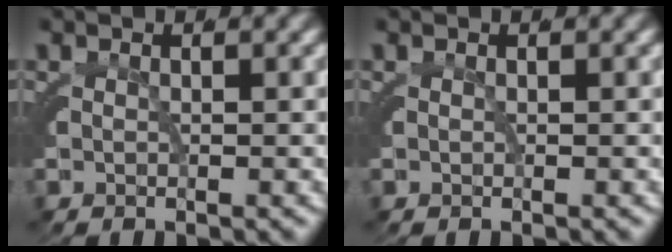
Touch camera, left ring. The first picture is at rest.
{"total": 0.0}